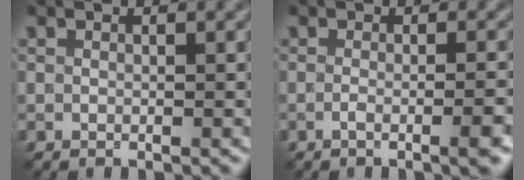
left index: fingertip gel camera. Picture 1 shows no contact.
{"total": 3.7, "force": [-1.2, 1.3, 3.3], "torque": [-0.030, 0.002, -0.022]}